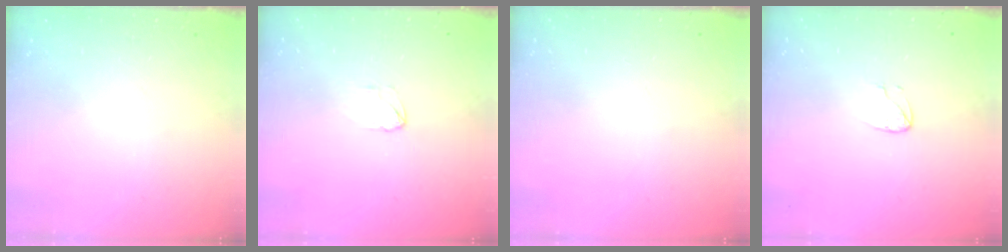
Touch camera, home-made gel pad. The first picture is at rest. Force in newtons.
{"total": 2.5, "press": 2.5, "slide": 0.2}
{"total": 0.0}
{"total": 4.0, "press": 3.9, "slide": 0.3}